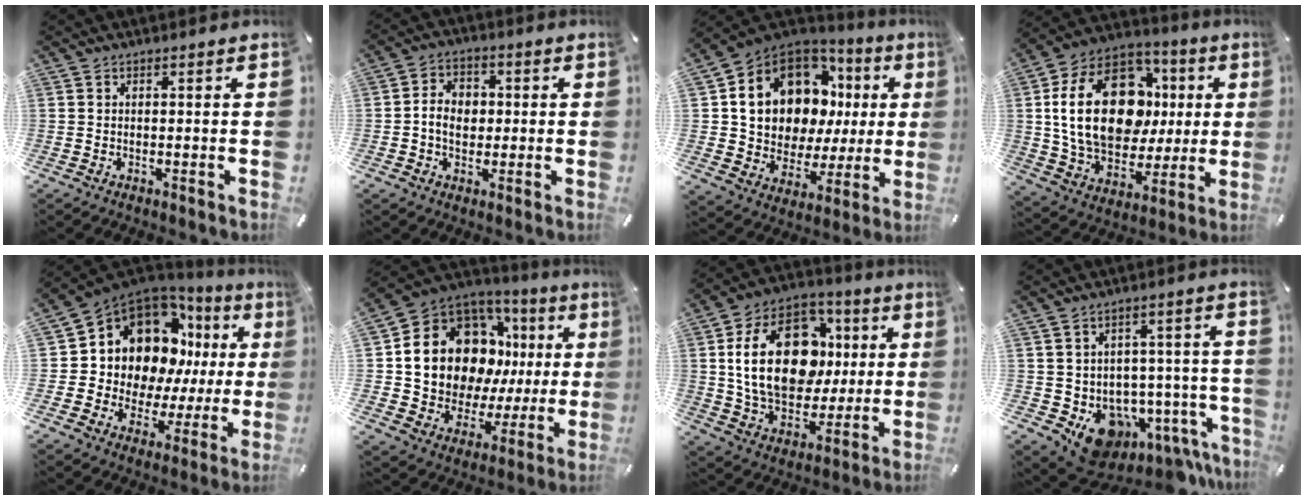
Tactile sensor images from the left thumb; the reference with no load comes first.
{"total": 6.4, "force": [-0.5, 5.2, 3.6], "torque": [-0.072, 0.011, -0.012]}
{"total": 15.1, "force": [5.8, 11.5, 7.9], "torque": [-0.136, -0.053, 0.117]}
{"total": 25.9, "force": [3.4, 17.8, 18.5], "torque": [-0.351, 0.007, 0.066]}
{"total": 13.2, "force": [6.3, 9.9, 6.0], "torque": [-0.106, -0.079, 0.122]}
{"total": 16.9, "force": [5.9, 13.0, 9.1], "torque": [-0.171, -0.058, 0.122]}
{"total": 24.5, "force": [3.1, 16.9, 17.4], "torque": [-0.316, 0.005, 0.058]}
{"total": 11.9, "force": [-6.3, 8.0, 6.1], "torque": [-0.071, 0.012, -0.101]}